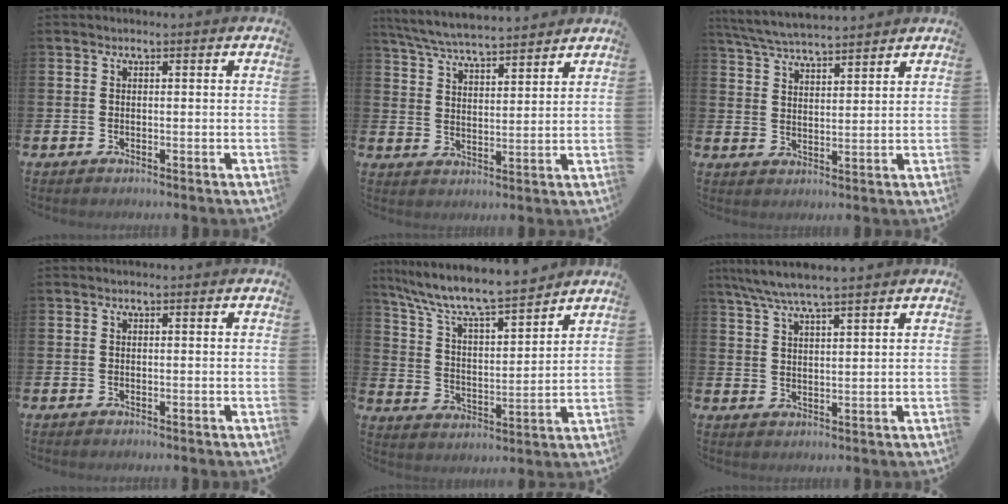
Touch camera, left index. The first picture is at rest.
{"total": 6.2, "force": [6.1, 0.4, 1.1], "torque": [-0.046, -0.035, 0.109]}
{"total": 5.6, "force": [5.5, 0.2, 0.9], "torque": [-0.038, -0.029, 0.100]}
{"total": 0.0}
{"total": 8.8, "force": [8.2, 1.0, 2.9], "torque": [-0.094, -0.062, 0.141]}
{"total": 5.6, "force": [5.1, 0.1, 2.2], "torque": [-0.059, -0.014, 0.092]}